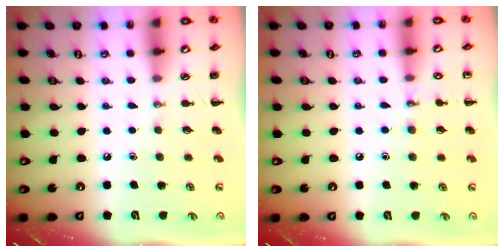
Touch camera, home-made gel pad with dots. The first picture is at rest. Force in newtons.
{"total": 5.7, "press": 5.5, "slide": 1.5}